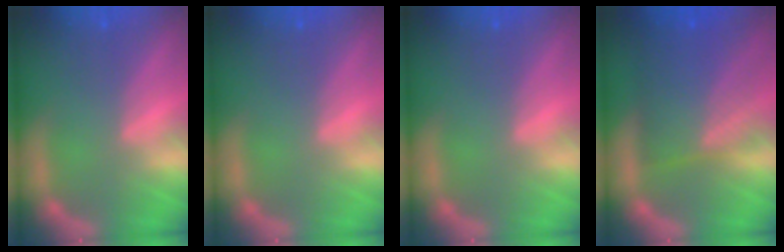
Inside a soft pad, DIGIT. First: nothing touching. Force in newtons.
{"total": 0.0}
{"total": 0.0}
{"total": 9.6}